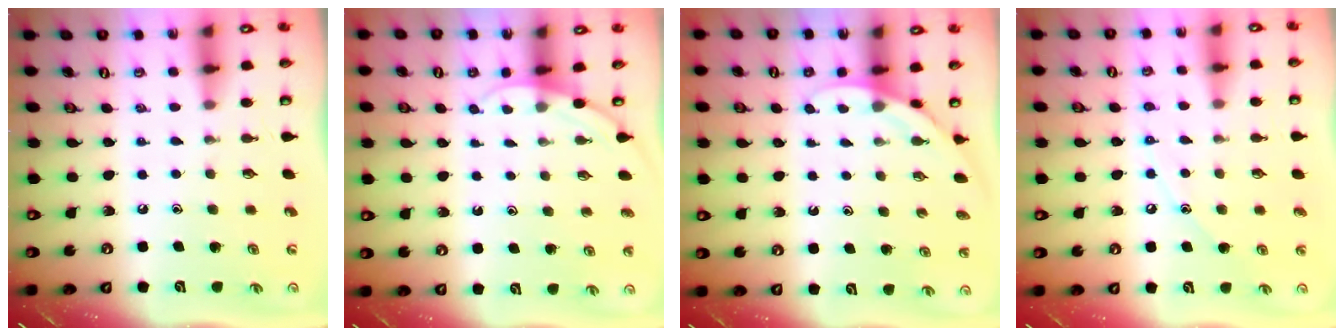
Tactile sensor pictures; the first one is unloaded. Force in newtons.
{"total": 3.9, "press": 3.9, "slide": 0.3}
{"total": 3.8, "press": 3.8, "slide": 0.2}
{"total": 6.7, "press": 6.7, "slide": 0.5}